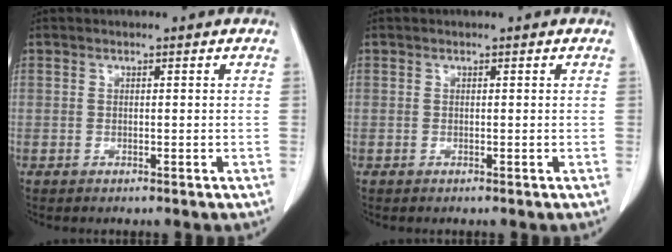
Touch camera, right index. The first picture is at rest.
{"total": 0.0}